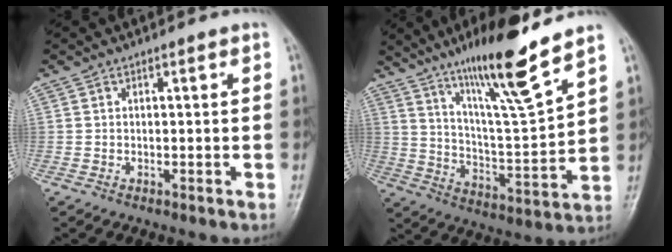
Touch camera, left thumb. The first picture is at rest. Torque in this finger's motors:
{"motor_torque": [0.81, 0.09, 1.54, -1.24, 0.12]}